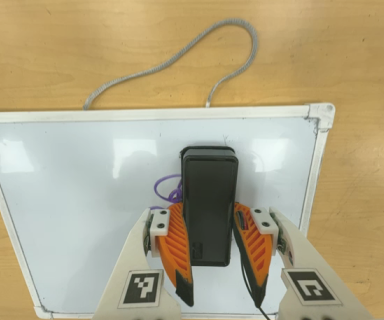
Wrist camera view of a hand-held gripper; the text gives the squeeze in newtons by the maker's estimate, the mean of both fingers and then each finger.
{"total": 15.8, "left": 16.1, "right": 15.5}